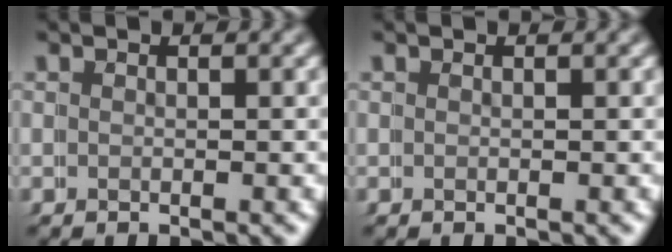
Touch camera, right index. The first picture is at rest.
{"total": 0.0}